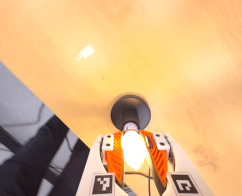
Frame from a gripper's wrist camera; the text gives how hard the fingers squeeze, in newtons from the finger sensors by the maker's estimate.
{"total": 21.7, "left": 25.2, "right": 18.3}